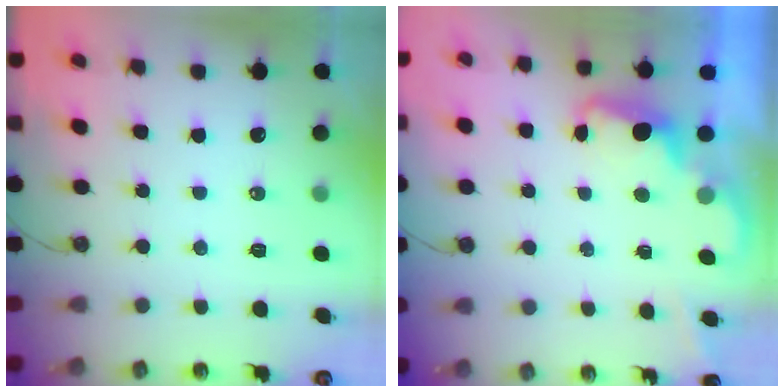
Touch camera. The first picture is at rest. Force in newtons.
{"total": 2.3, "press": 2.2, "slide": 0.6}